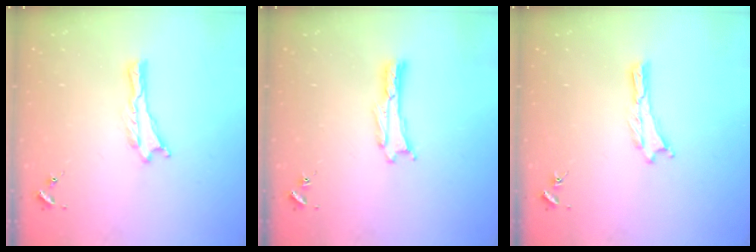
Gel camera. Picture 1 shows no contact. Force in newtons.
{"total": 0.0}
{"total": 0.0}